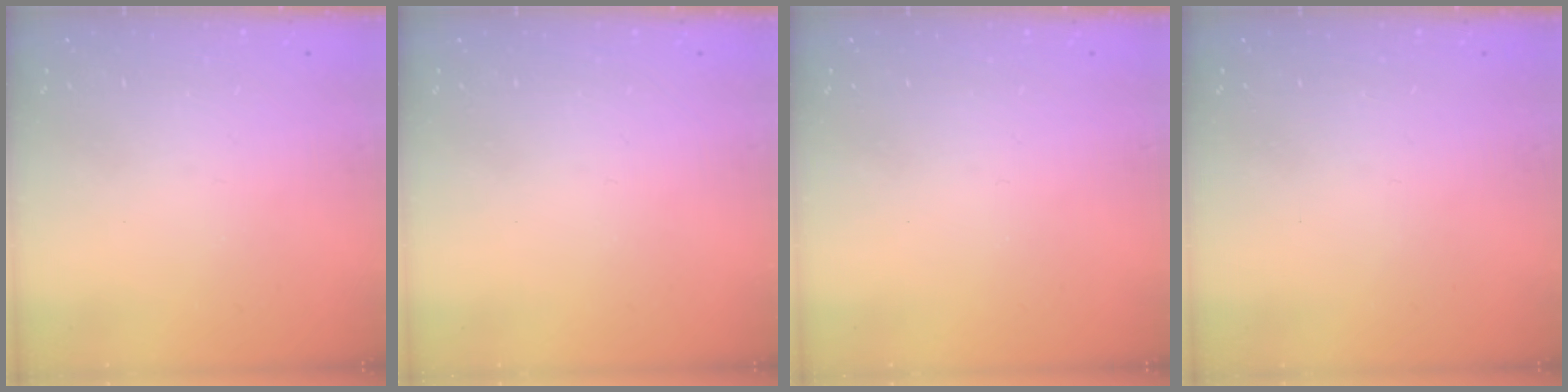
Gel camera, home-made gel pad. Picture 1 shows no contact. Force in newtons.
{"total": 0.0}
{"total": 0.0}
{"total": 0.0}